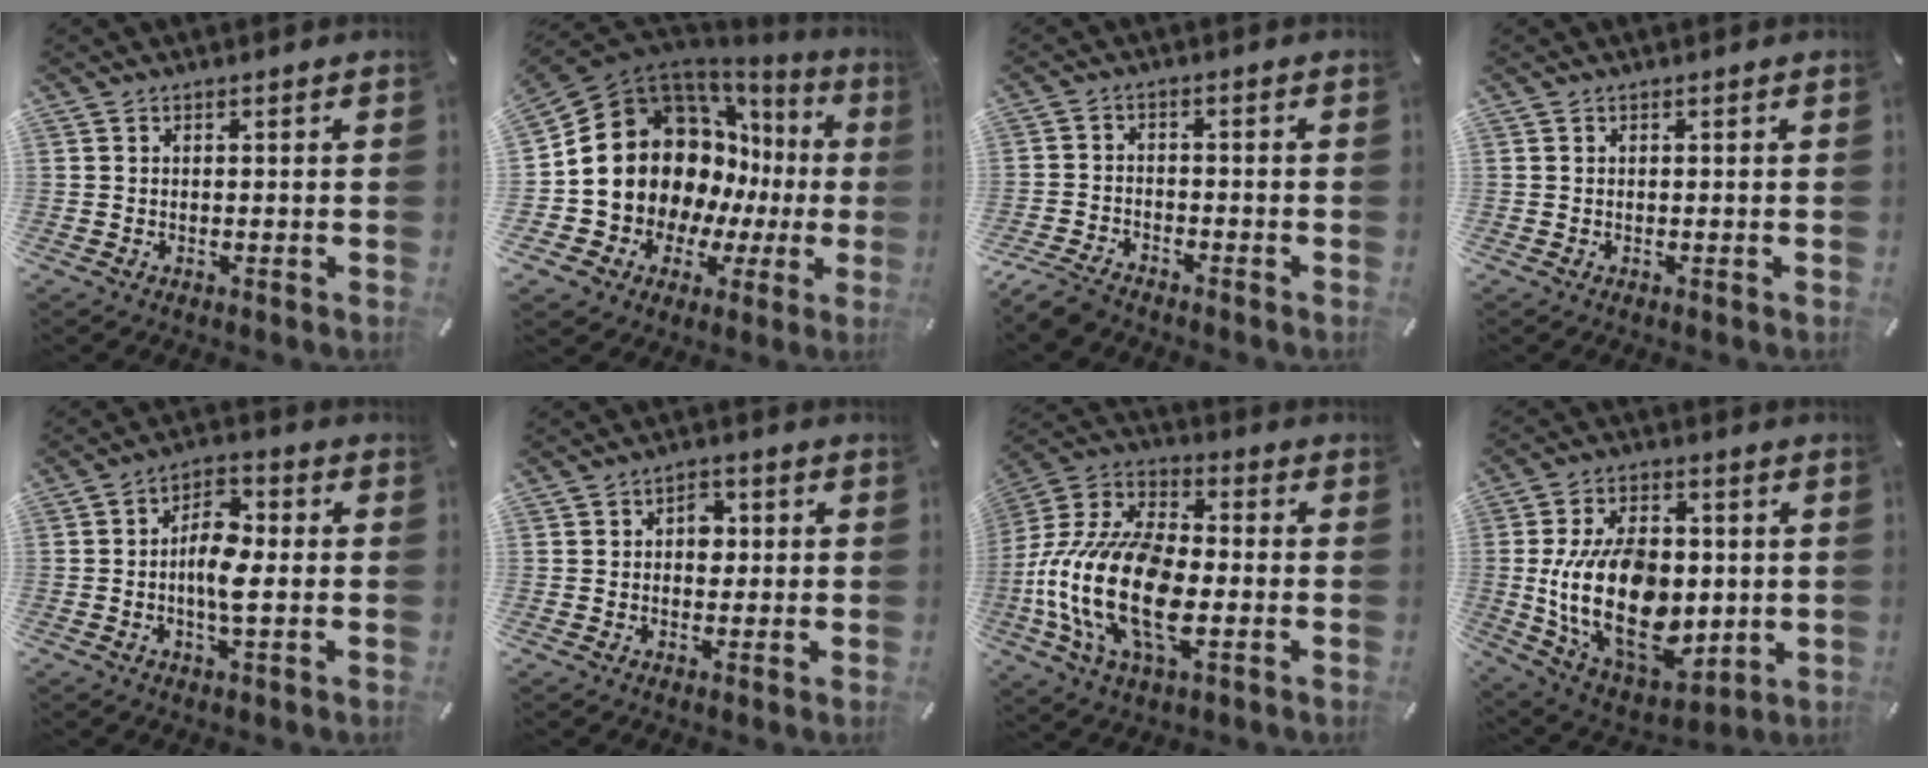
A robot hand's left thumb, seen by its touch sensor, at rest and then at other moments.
{"total": 19.8, "force": [3.0, 16.6, 10.2], "torque": [-0.182, -0.045, 0.083]}
{"total": 5.2, "force": [-4.6, 1.6, 1.9], "torque": [-0.053, 0.013, -0.092]}
{"total": 0.0}
{"total": 8.3, "force": [-1.3, 3.7, 7.4], "torque": [-0.132, 0.007, -0.024]}
{"total": 4.3, "force": [0.2, 3.1, 2.9], "torque": [-0.026, -0.001, -0.007]}
{"total": 19.9, "force": [-5.5, 11.0, 15.6], "torque": [-0.354, 0.002, -0.099]}
{"total": 23.4, "force": [-1.6, 15.0, 17.8], "torque": [-0.345, -0.014, -0.016]}